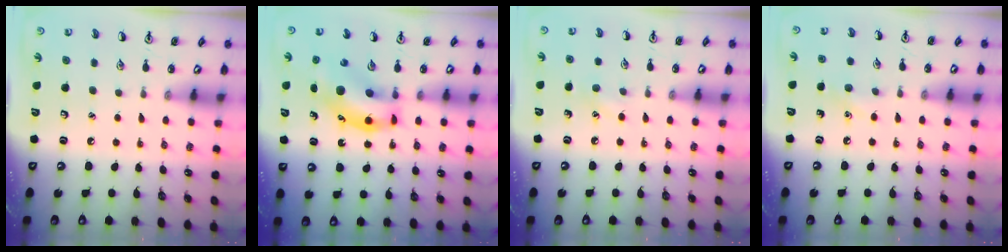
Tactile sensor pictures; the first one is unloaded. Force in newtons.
{"total": 11.3, "press": 10.9, "slide": 3.1}
{"total": 6.5, "press": 6.3, "slide": 1.3}
{"total": 5.7, "press": 5.4, "slide": 1.9}